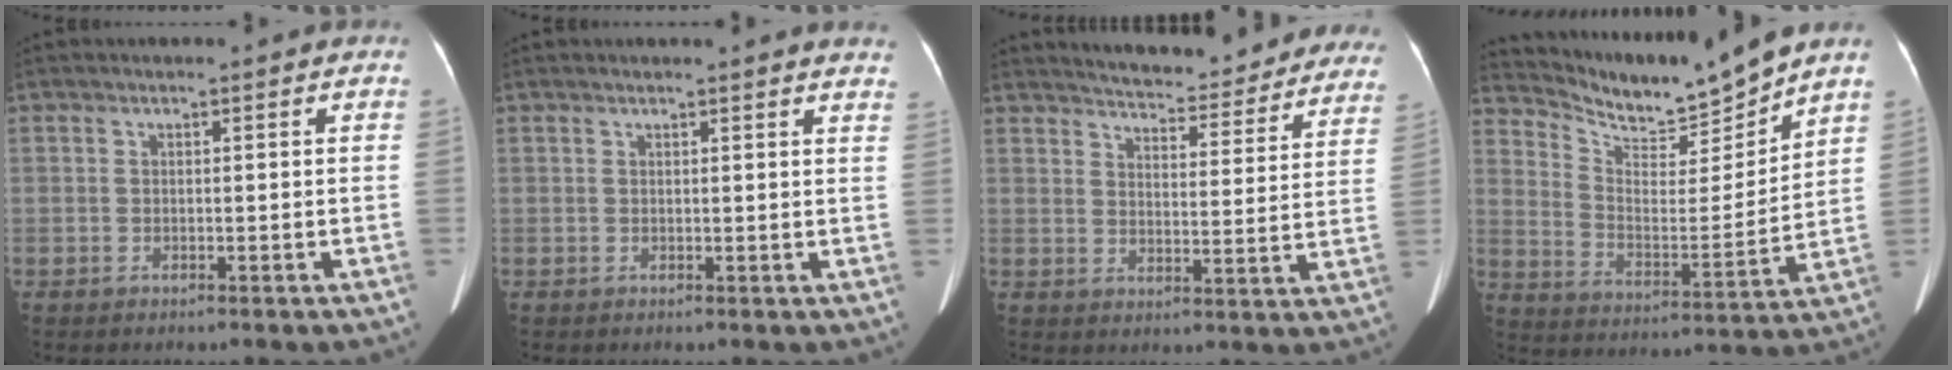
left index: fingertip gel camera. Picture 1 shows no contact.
{"total": 7.3, "force": [6.9, 0.2, 2.1], "torque": [-0.016, -0.012, 0.051]}
{"total": 22.3, "force": [20.6, 4.2, 7.2], "torque": [-0.088, -0.055, 0.242]}
{"total": 12.1, "force": [11.8, 0.2, 2.7], "torque": [-0.067, -0.012, 0.213]}